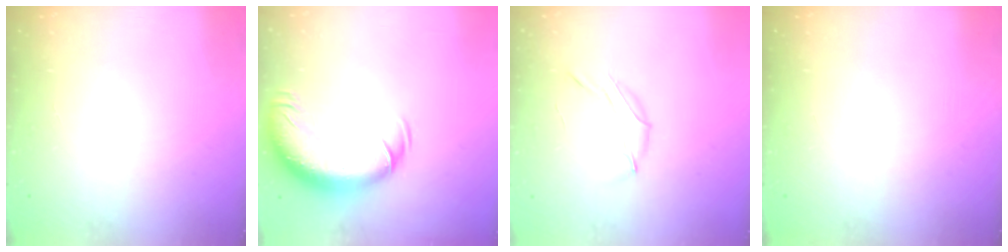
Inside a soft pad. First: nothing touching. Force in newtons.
{"total": 13.1, "press": 12.8, "slide": 3.1}
{"total": 7.0, "press": 6.9, "slide": 1.4}
{"total": 0.0}